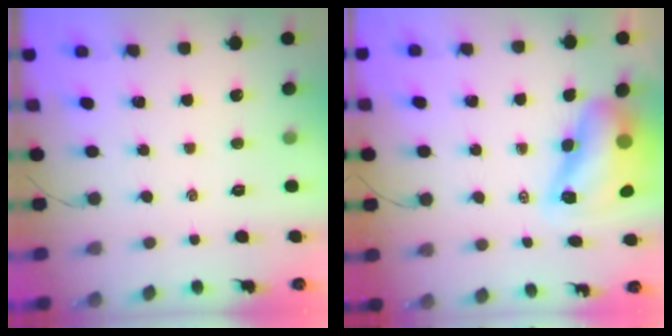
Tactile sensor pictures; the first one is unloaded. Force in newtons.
{"total": 9.7, "press": 9.3, "slide": 2.8}